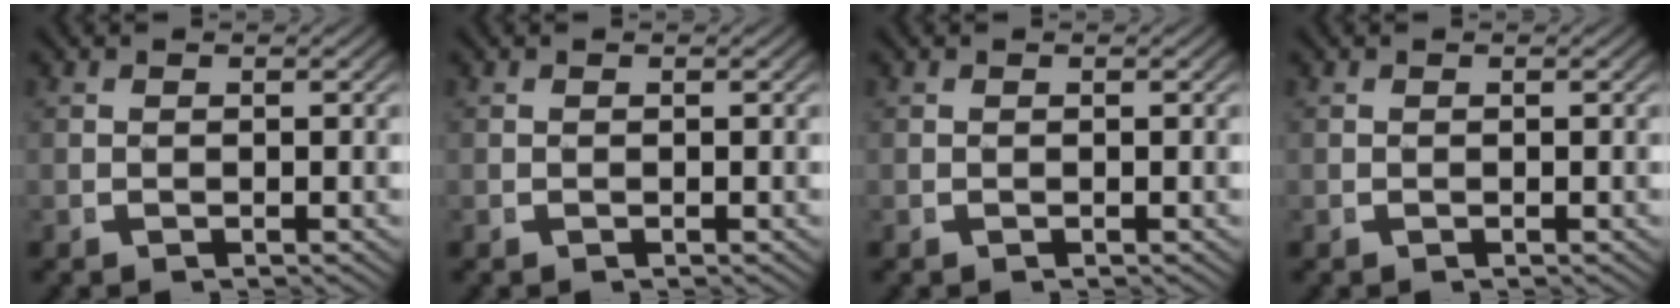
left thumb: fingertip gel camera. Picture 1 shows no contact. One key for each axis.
{"total": 0.0}
{"total": 0.0}
{"total": 0.0}